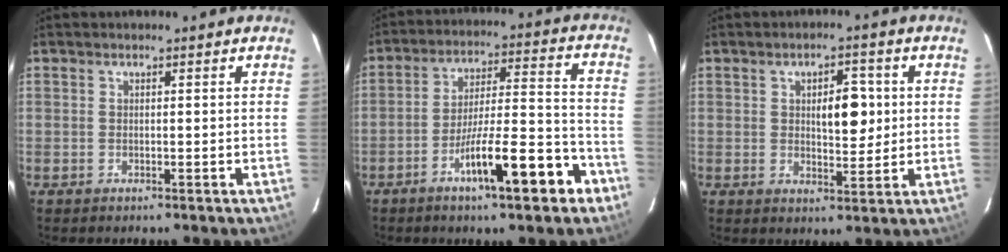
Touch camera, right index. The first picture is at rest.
{"total": 14.2, "force": [-7.7, 2.1, 11.8], "torque": [-0.187, 0.010, -0.120]}
{"total": 6.3, "force": [1.0, 2.7, 5.6], "torque": [-0.082, 0.005, 0.020]}